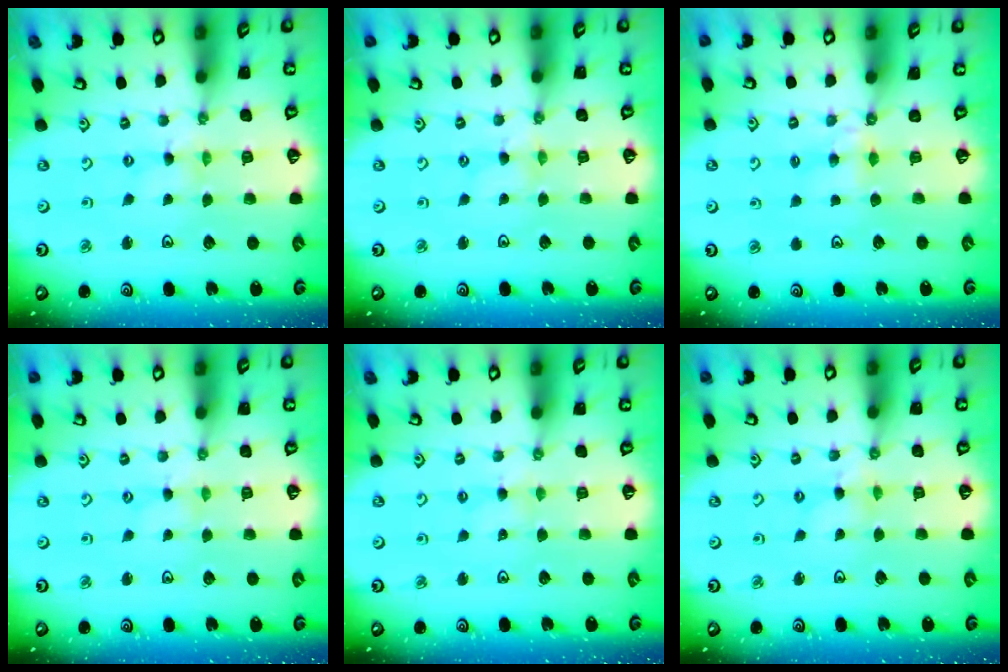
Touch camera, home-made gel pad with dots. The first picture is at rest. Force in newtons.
{"total": 1.5, "press": 1.5, "slide": 0.2}
{"total": 3.9, "press": 3.8, "slide": 0.6}
{"total": 0.6, "press": 0.6, "slide": 0.1}
{"total": 1.9, "press": 1.9, "slide": 0.3}
{"total": 2.5, "press": 2.5, "slide": 0.2}